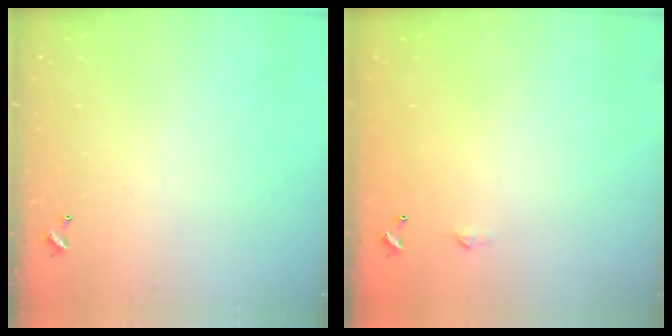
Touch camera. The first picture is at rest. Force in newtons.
{"total": 2.3, "press": 2.3, "slide": 0.4}